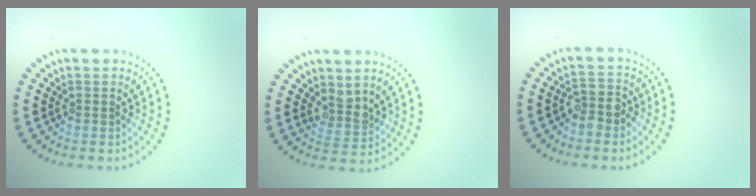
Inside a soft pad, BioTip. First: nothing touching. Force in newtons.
{"total": 1.9, "press": 1.6, "slide": 0.9}
{"total": 2.3, "press": 2.0, "slide": 1.1}